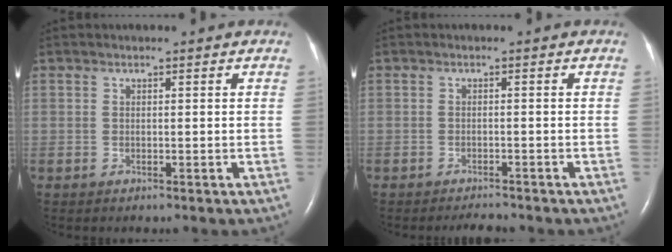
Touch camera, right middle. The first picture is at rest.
{"total": 2.0, "force": [-1.9, 0.2, 0.5], "torque": [-0.011, -0.007, -0.026]}